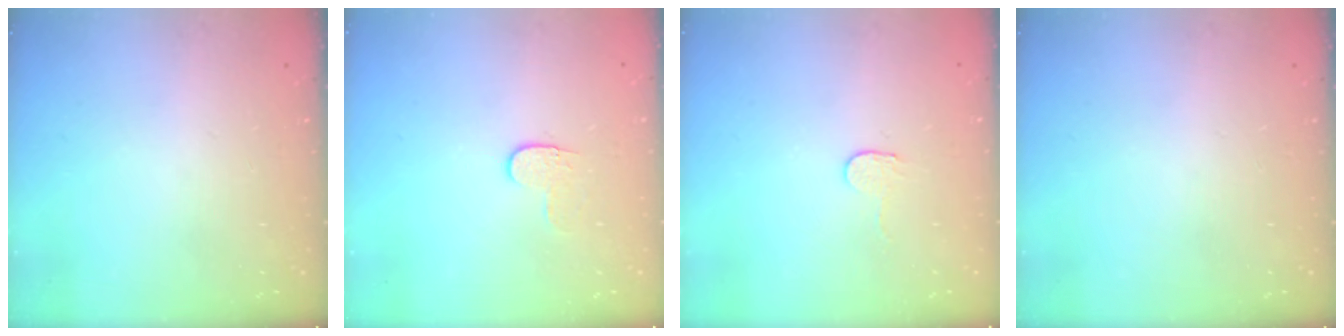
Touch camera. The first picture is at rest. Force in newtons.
{"total": 4.0, "press": 3.9, "slide": 0.5}
{"total": 2.7, "press": 2.7, "slide": 0.2}
{"total": 0.0}